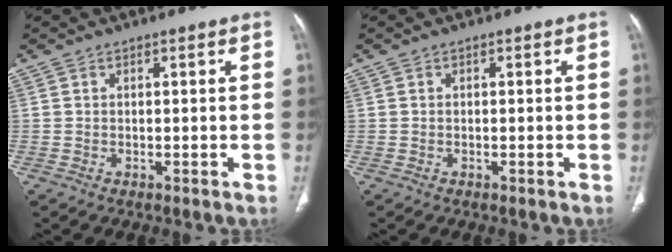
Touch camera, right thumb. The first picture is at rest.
{"total": 0.0}